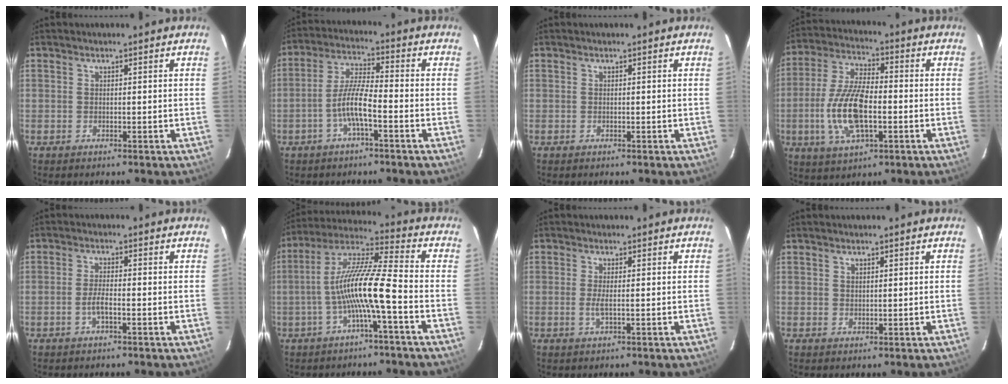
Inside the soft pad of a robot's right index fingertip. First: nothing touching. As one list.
[{"total": 6.6, "force": [-3.0, 0.9, 5.8], "torque": [-0.123, 0.008, -0.057]}, {"total": 0.0}, {"total": 13.8, "force": [-3.1, 5.6, 12.2], "torque": [-0.259, -0.003, -0.058]}, {"total": 2.7, "force": [-1.3, 0.5, 2.3], "torque": [-0.049, 0.000, -0.026]}, {"total": 11.9, "force": [-3.6, 0.2, 11.4], "torque": [-0.226, 0.014, -0.069]}, {"total": 2.0, "force": [-0.4, 0.0, 1.9], "torque": [-0.040, -0.006, -0.007]}, {"total": 1.0, "force": [0.8, 0.5, 0.4], "torque": [-0.004, 0.001, 0.014]}]